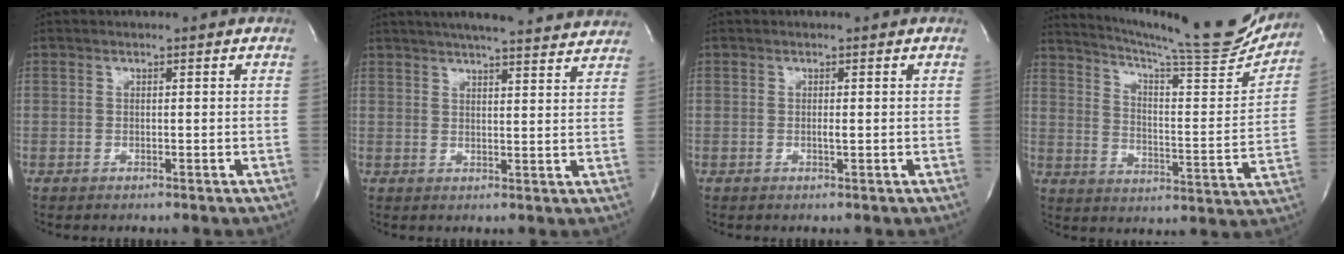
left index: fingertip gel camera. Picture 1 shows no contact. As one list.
[{"total": 19.2, "force": [17.4, 2.3, 7.8], "torque": [-0.117, 0.014, 0.217]}, {"total": 0.5, "force": [-0.1, 0.0, 0.5], "torque": [-0.013, -0.005, -0.003]}, {"total": 21.5, "force": [19.9, 0.9, 8.2], "torque": [-0.129, -0.067, 0.266]}]